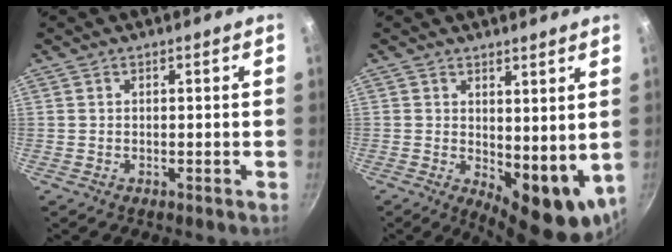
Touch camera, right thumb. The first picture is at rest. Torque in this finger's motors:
{"motor_torque": [-0.41, 0.93, 0.93, 0.54, 0.08]}